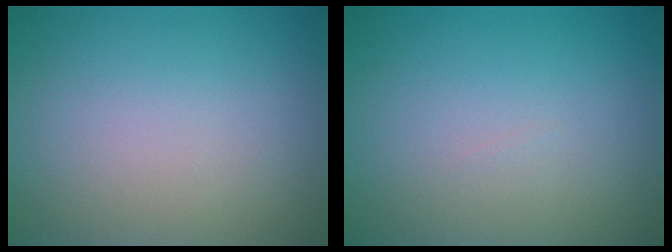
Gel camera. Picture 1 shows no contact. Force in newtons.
{"total": 0.0}